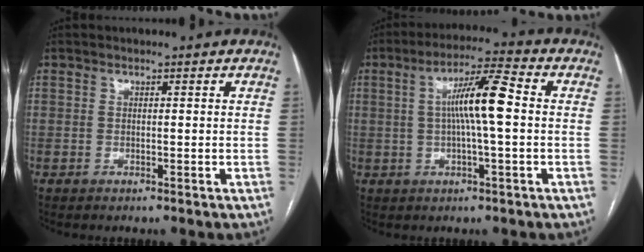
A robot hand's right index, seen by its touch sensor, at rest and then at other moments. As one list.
[{"total": 8.9, "force": [0.8, 0.5, 8.9], "torque": [-0.162, 0.016, 0.009]}]